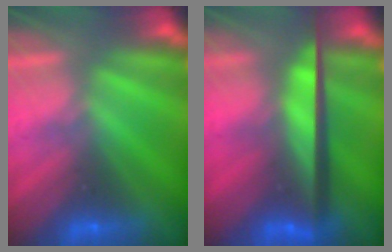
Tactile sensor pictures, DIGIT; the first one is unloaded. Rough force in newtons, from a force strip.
{"total": 7.8}